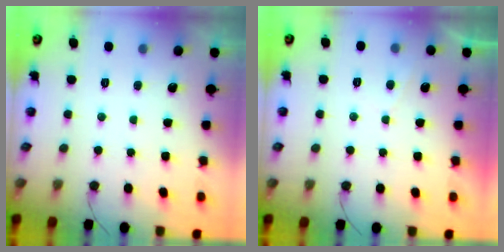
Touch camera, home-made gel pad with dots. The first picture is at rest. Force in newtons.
{"total": 0.8, "press": 0.5, "slide": 0.6}